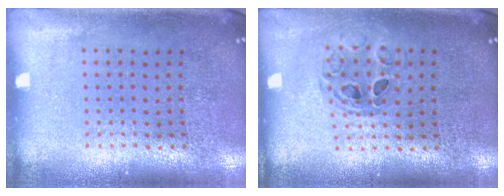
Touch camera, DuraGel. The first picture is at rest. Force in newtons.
{"total": 0.8, "press": 0.8, "slide": 0.1}